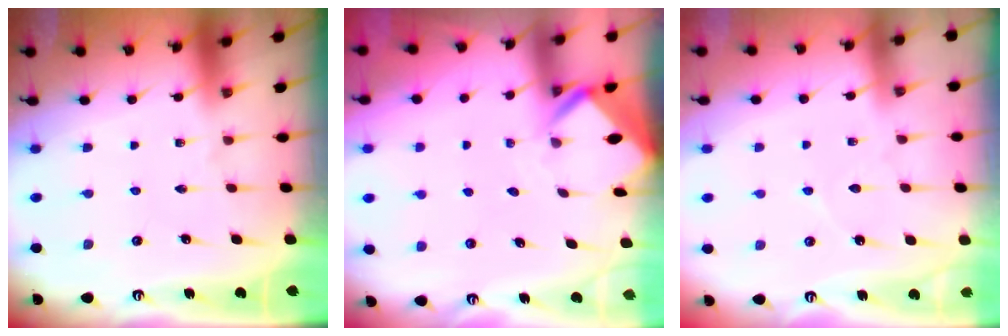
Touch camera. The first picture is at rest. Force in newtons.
{"total": 2.9, "press": 2.9, "slide": 0.2}
{"total": 2.7, "press": 2.7, "slide": 0.3}